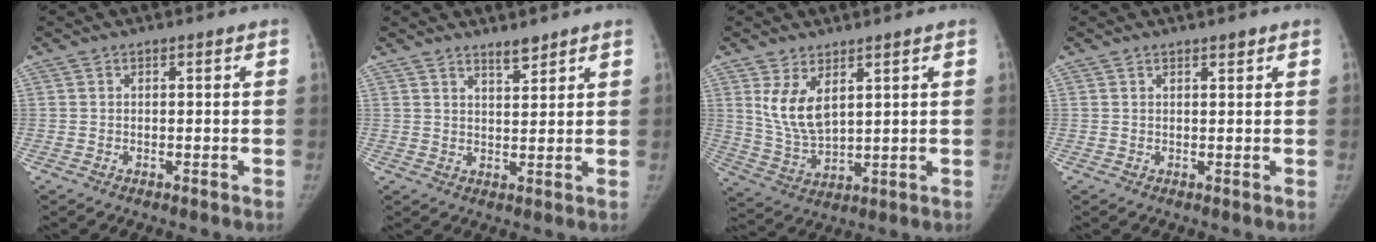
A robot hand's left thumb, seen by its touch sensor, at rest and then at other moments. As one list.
[{"total": 3.1, "force": [2.7, 0.8, 1.3], "torque": [-0.008, -0.023, 0.045]}, {"total": 8.0, "force": [3.5, 3.9, 6.1], "torque": [-0.103, -0.021, 0.083]}, {"total": 0.9, "force": [0.8, 0.3, 0.4], "torque": [-0.001, -0.003, 0.012]}]